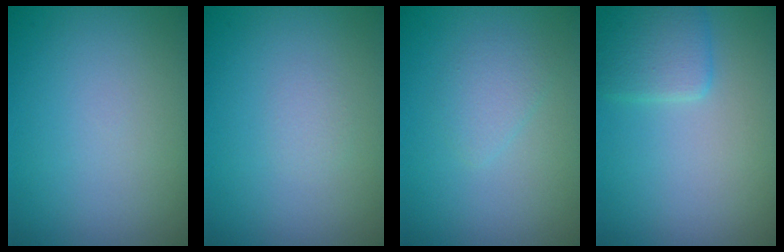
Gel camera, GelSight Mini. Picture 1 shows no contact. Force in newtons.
{"total": 0.6, "press": 0.6, "slide": 0.0}
{"total": 1.5, "press": 1.5, "slide": 0.1}
{"total": 2.6, "press": 2.6, "slide": 0.1}